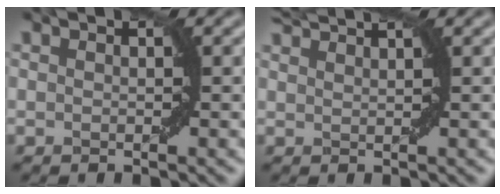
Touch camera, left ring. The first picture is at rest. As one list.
[{"total": 2.6, "force": [2.5, 0.1, 1.0], "torque": [-0.007, 0.010, 0.037]}]